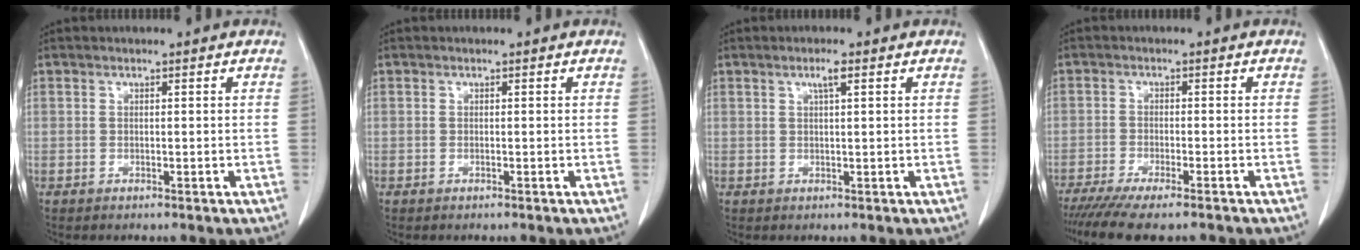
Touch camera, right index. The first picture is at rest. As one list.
[{"total": 0.0}, {"total": 1.8, "force": [0.9, 0.0, 1.6], "torque": [-0.031, 0.002, 0.015]}, {"total": 10.7, "force": [-9.0, 1.3, 5.7], "torque": [-0.079, -0.018, -0.137]}]